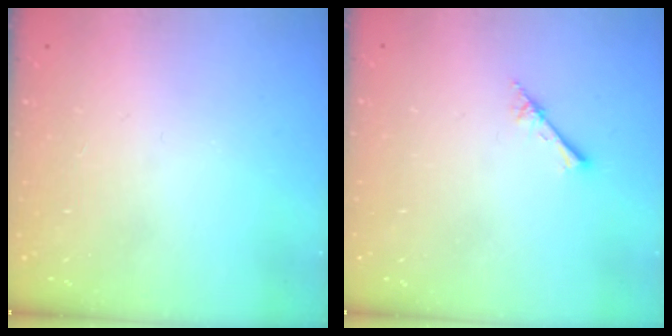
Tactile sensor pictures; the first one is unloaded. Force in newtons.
{"total": 2.4, "press": 2.4, "slide": 0.3}